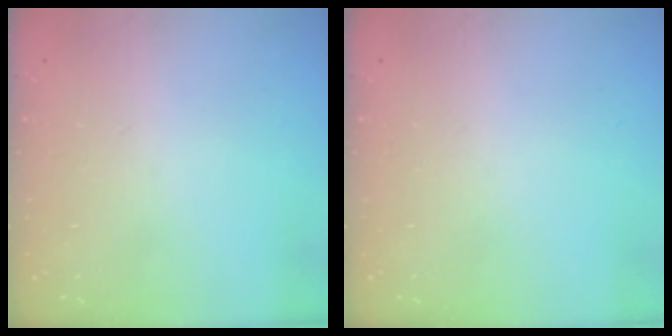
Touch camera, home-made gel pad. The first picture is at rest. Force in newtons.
{"total": 0.0}